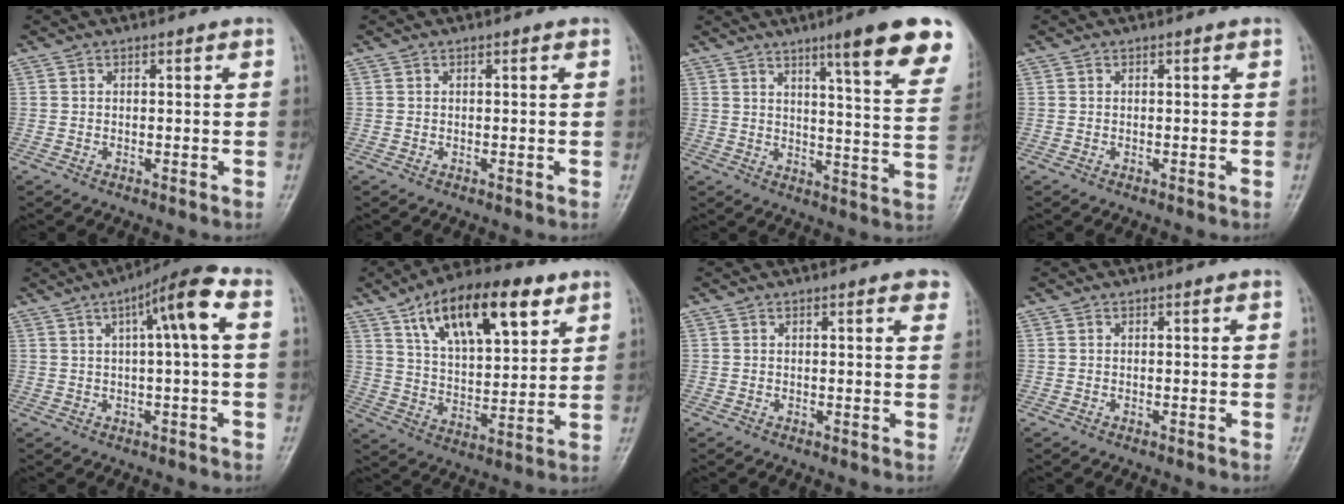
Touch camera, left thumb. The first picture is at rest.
{"total": 0.0}
{"total": 17.4, "force": [10.9, 1.9, 13.4], "torque": [-0.149, -0.051, 0.135]}
{"total": 0.0}
{"total": 9.0, "force": [2.4, 1.1, 8.6], "torque": [-0.144, 0.026, 0.031]}
{"total": 18.8, "force": [9.9, 8.1, 13.8], "torque": [-0.189, -0.030, 0.168]}
{"total": 3.2, "force": [1.8, 0.8, 2.4], "torque": [-0.014, 0.001, 0.016]}
{"total": 0.0}